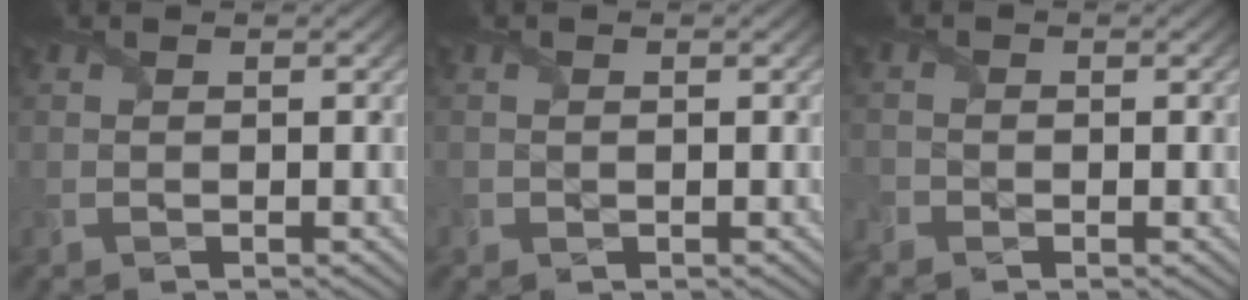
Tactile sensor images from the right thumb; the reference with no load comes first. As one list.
[{"total": 0.6, "force": [-0.1, 0.5, 0.3], "torque": [-0.006, -0.002, -0.001]}, {"total": 1.5, "force": [-1.3, 0.7, 0.5], "torque": [-0.016, -0.010, -0.032]}]